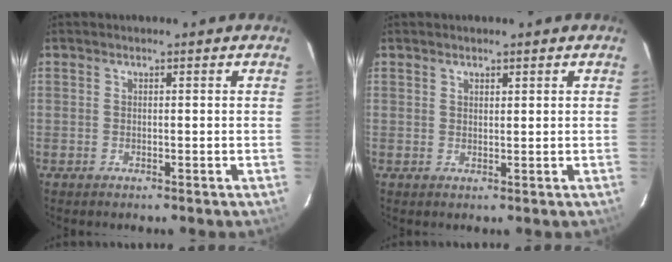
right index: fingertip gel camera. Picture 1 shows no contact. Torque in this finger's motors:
{"motor_torque": [-0.11, 0.01, -0.03, 0.00]}